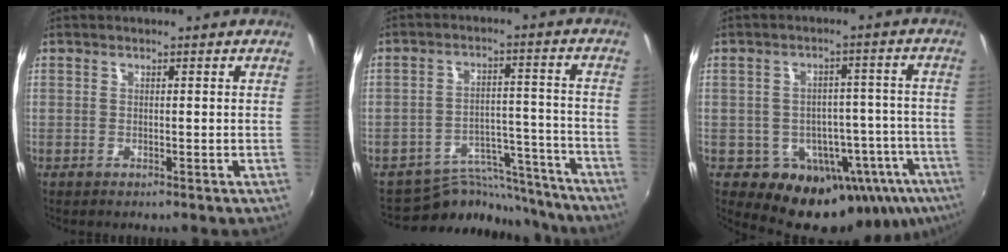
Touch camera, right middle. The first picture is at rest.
{"total": 13.0, "force": [-12.3, 4.0, 1.2], "torque": [-0.021, 0.035, -0.177]}
{"total": 17.2, "force": [-9.3, 12.0, 8.1], "torque": [-0.123, 0.012, -0.096]}